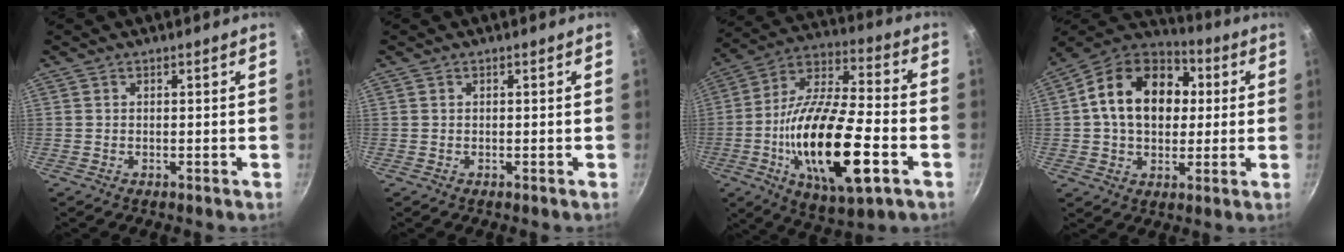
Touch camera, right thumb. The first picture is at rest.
{"total": 0.0}
{"total": 25.2, "force": [-6.9, 9.4, 22.3], "torque": [-0.397, 0.017, -0.123]}
{"total": 18.8, "force": [2.9, 13.7, 12.6], "torque": [-0.183, 0.024, 0.031]}